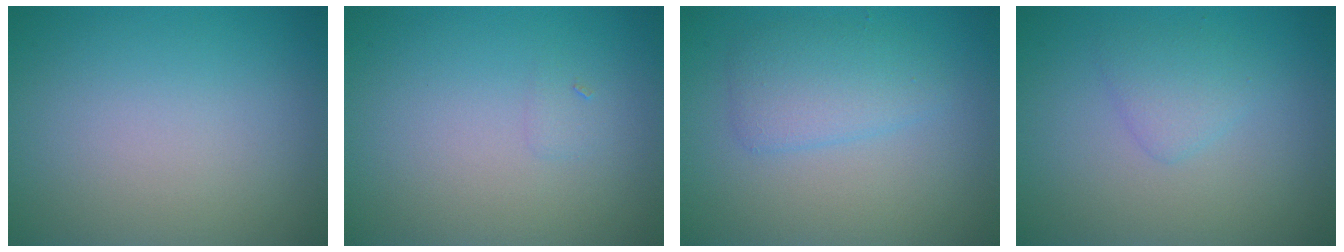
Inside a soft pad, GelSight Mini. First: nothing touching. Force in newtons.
{"total": 0.5, "press": 0.5, "slide": 0.1}
{"total": 2.8, "press": 2.8, "slide": 0.1}
{"total": 1.6, "press": 1.6, "slide": 0.2}